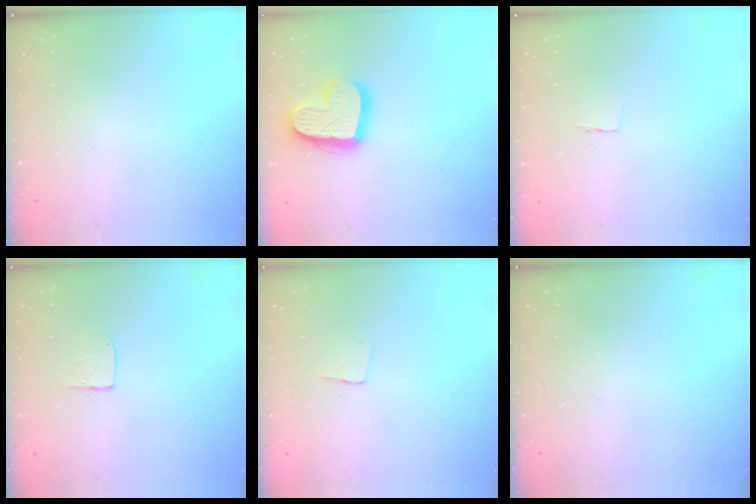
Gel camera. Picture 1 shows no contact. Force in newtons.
{"total": 17.7, "press": 17.7, "slide": 1.5}
{"total": 2.6, "press": 2.6, "slide": 0.1}
{"total": 5.8, "press": 5.8, "slide": 0.4}
{"total": 4.1, "press": 4.1, "slide": 0.3}
{"total": 0.0}